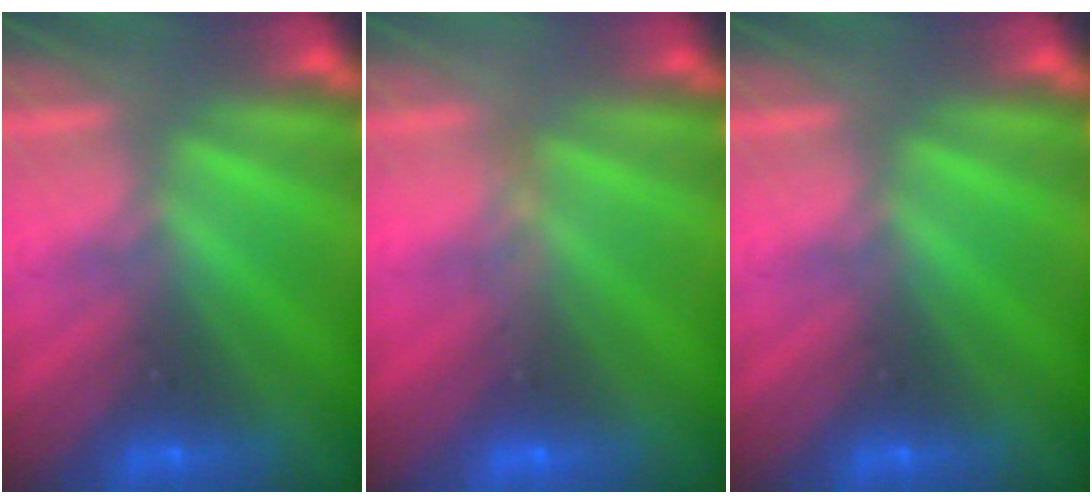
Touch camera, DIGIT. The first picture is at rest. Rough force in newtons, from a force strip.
{"total": 3.4}
{"total": 0.0}